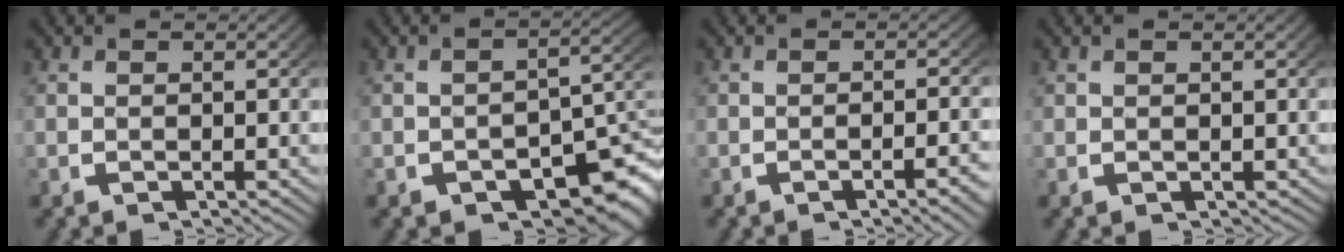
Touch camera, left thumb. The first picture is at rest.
{"total": 7.3, "force": [-2.9, 4.2, 5.2], "torque": [-0.064, -0.026, -0.024]}
{"total": 2.6, "force": [-1.3, 0.2, 2.2], "torque": [-0.031, 0.008, -0.023]}
{"total": 0.6, "force": [0.3, 0.5, 0.1], "torque": [0.005, -0.002, 0.012]}